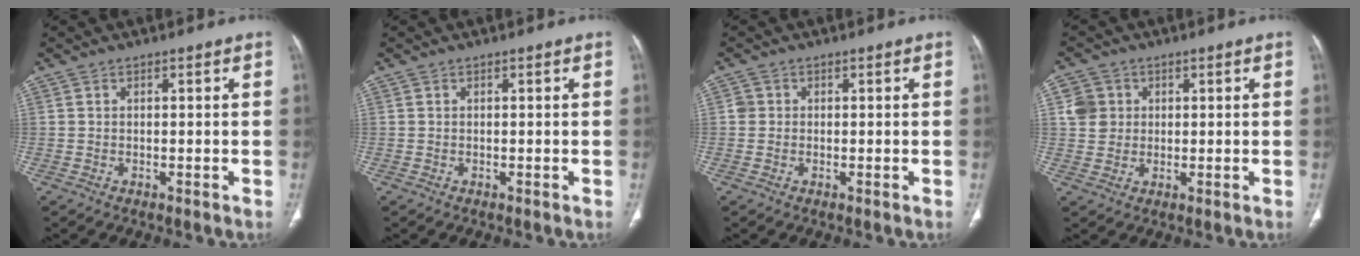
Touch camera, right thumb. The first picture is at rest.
{"total": 0.0}
{"total": 1.4, "force": [0.1, 1.3, 0.4], "torque": [0.001, 0.004, 0.000]}
{"total": 4.9, "force": [1.2, 4.6, 1.3], "torque": [-0.001, 0.005, 0.022]}